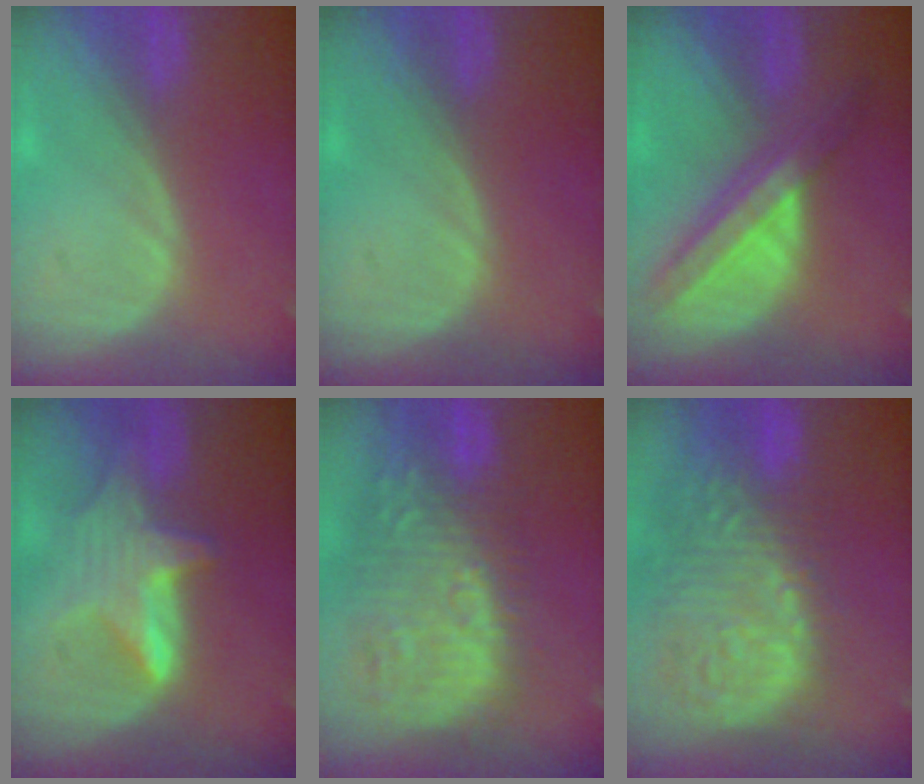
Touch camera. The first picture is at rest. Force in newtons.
{"total": 0.0}
{"total": 8.3, "press": 7.1, "slide": 4.4}
{"total": 6.6, "press": 6.5, "slide": 1.1}
{"total": 12.9, "press": 11.7, "slide": 5.4}
{"total": 15.4, "press": 12.7, "slide": 8.7}